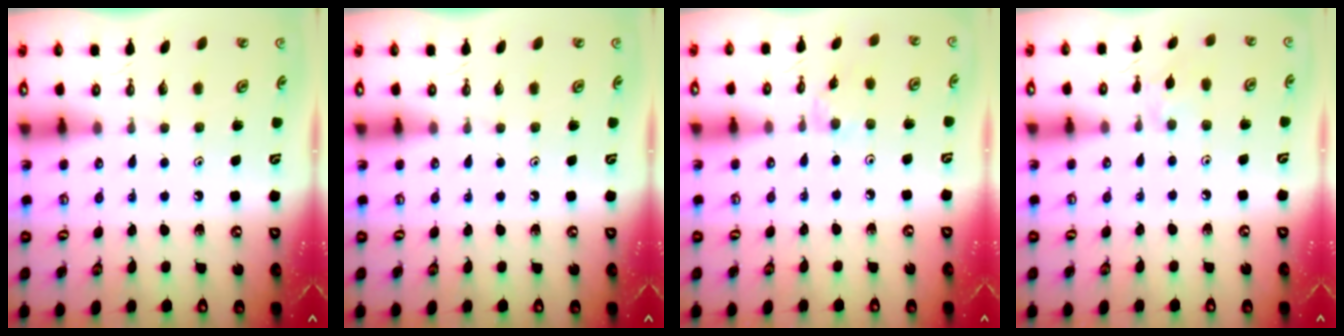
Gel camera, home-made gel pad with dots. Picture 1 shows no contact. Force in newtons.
{"total": 0.0}
{"total": 1.6, "press": 1.5, "slide": 0.4}
{"total": 6.5, "press": 6.4, "slide": 0.9}